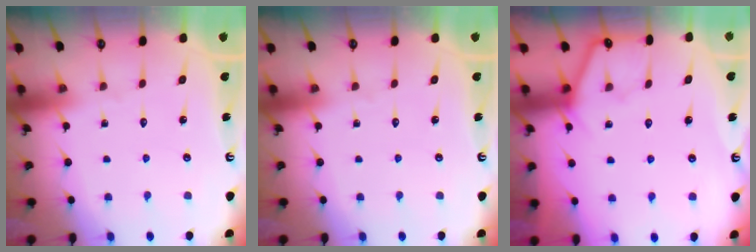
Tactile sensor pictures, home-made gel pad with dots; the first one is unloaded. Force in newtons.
{"total": 0.0}
{"total": 5.6, "press": 5.5, "slide": 0.8}